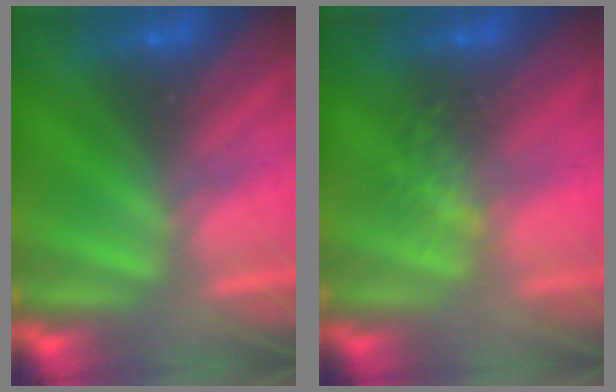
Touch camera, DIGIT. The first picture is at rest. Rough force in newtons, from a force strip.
{"total": 2.6}